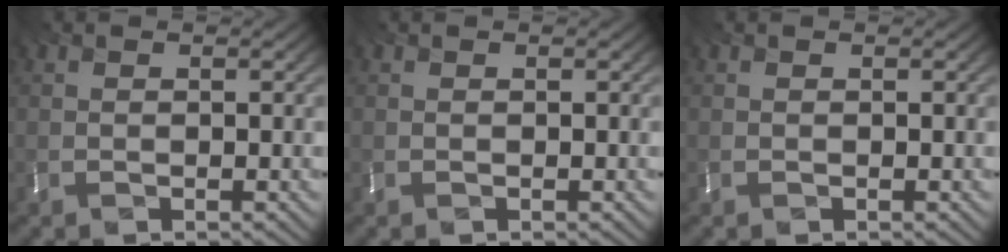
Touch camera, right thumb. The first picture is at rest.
{"total": 0.0}
{"total": 0.0}